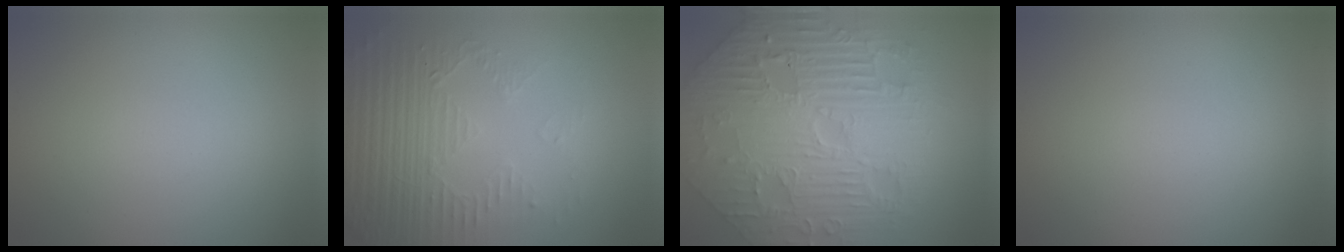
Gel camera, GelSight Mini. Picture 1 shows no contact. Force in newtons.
{"total": 5.4, "press": 3.6, "slide": 4.0}
{"total": 11.9, "press": 7.8, "slide": 9.0}
{"total": 0.0}